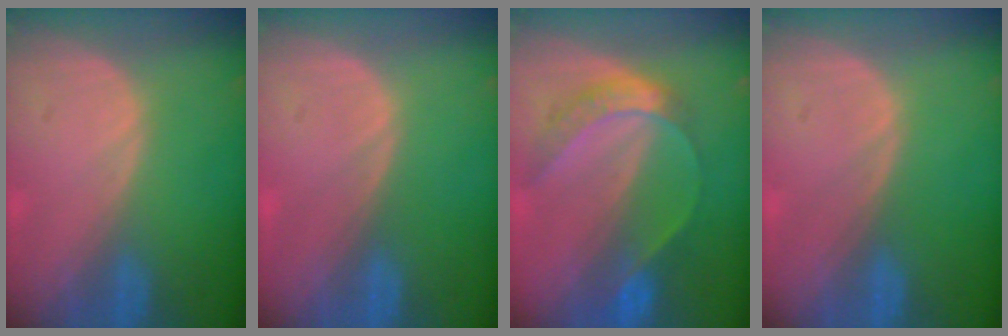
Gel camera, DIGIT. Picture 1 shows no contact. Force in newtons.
{"total": 0.0}
{"total": 6.9, "press": 5.7, "slide": 3.9}
{"total": 0.0}